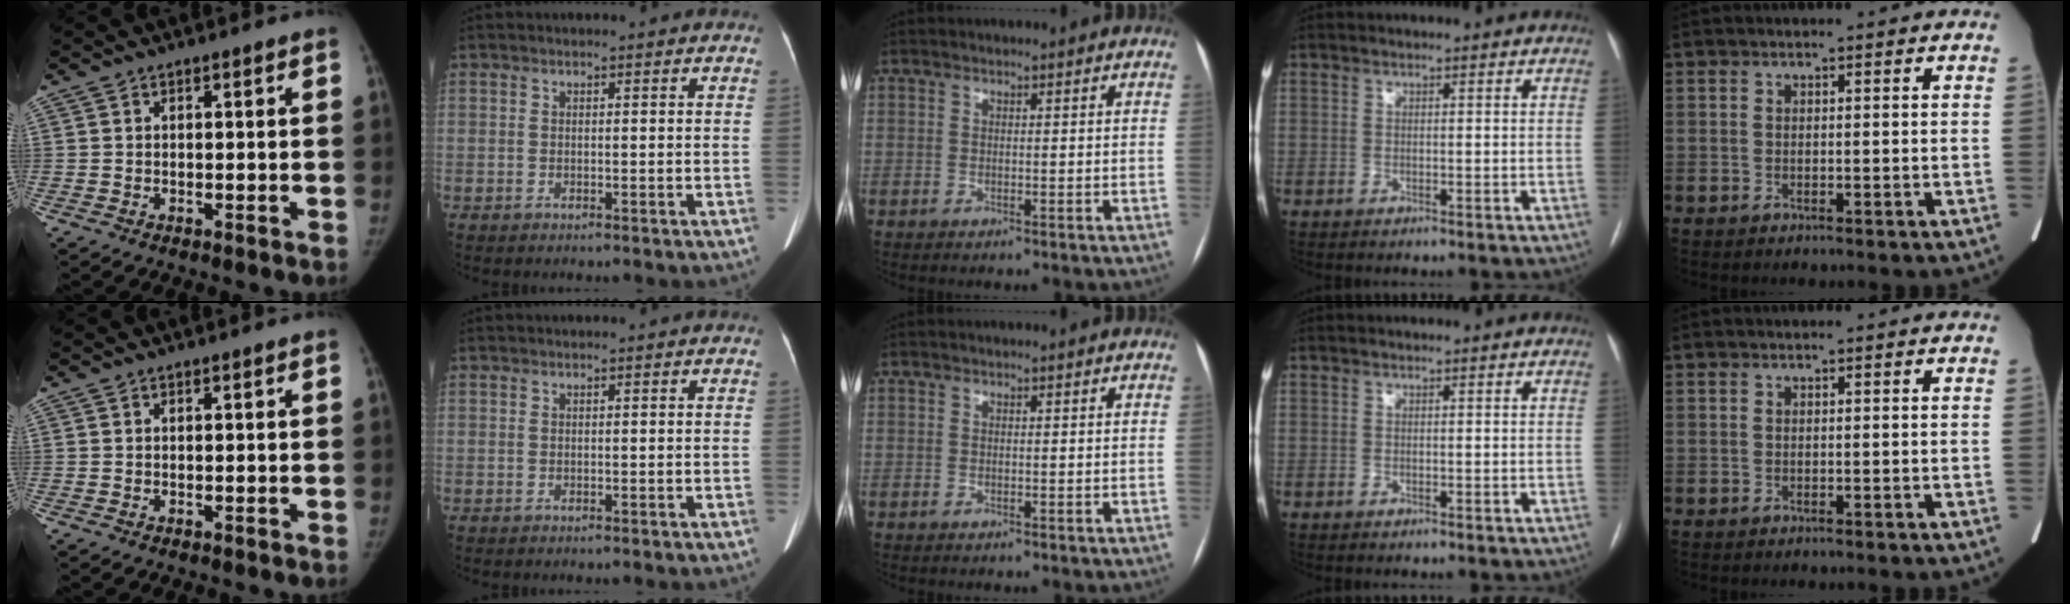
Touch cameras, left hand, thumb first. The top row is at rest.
{}